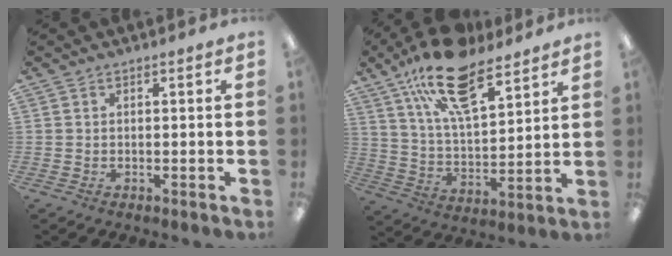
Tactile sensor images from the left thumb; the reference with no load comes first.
{"total": 19.3, "force": [12.9, 8.0, 11.9], "torque": [-0.214, -0.055, 0.227]}